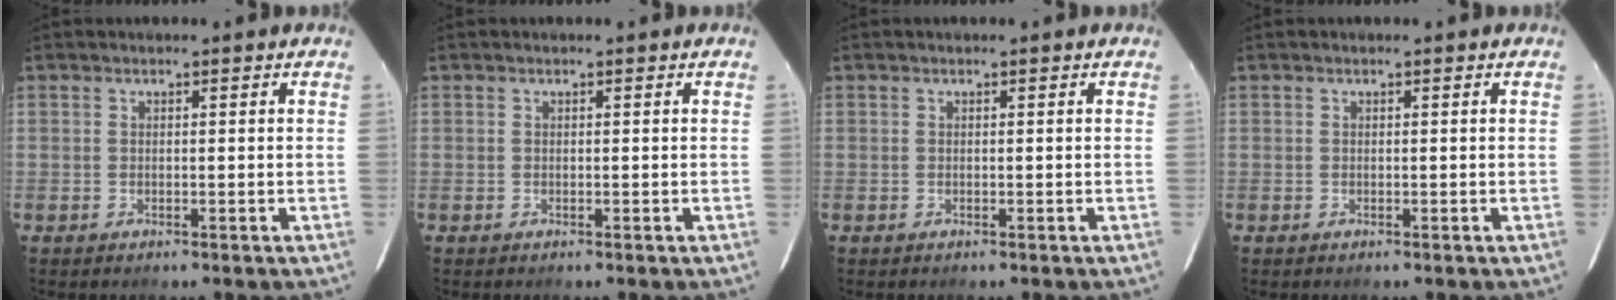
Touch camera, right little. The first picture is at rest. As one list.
[{"total": 0.0}, {"total": 0.0}, {"total": 0.0}]